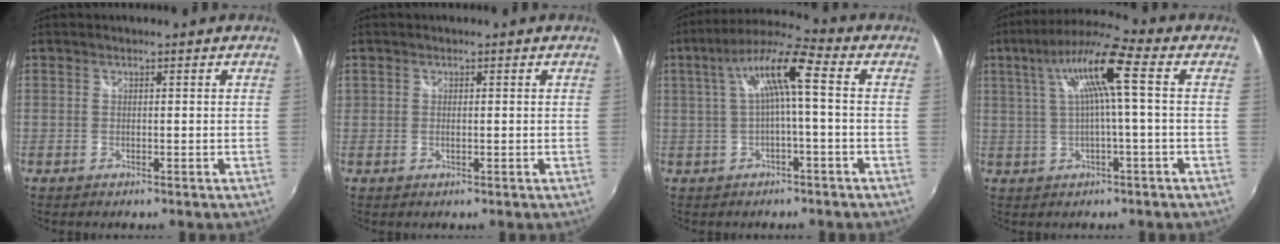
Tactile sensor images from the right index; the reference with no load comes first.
{"total": 0.8, "force": [-0.1, 0.4, 0.6], "torque": [-0.013, 0.002, -0.002]}
{"total": 9.2, "force": [0.6, 1.0, 9.1], "torque": [-0.180, 0.023, 0.014]}
{"total": 10.5, "force": [2.1, 0.4, 10.3], "torque": [-0.193, 0.020, 0.040]}